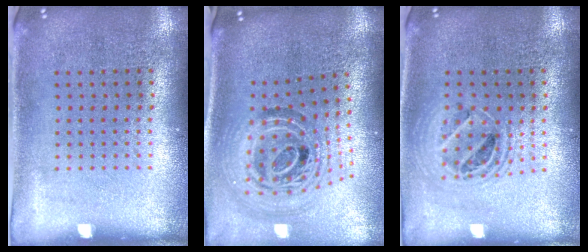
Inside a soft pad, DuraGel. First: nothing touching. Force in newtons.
{"total": 1.9, "press": 1.5, "slide": 1.0}
{"total": 1.4, "press": 1.3, "slide": 0.6}